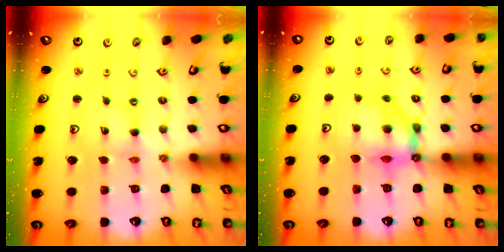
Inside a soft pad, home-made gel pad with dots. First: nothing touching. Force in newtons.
{"total": 10.1, "press": 10.1, "slide": 0.9}